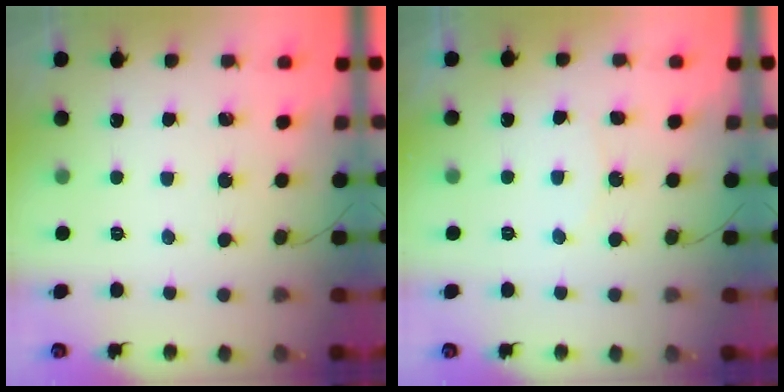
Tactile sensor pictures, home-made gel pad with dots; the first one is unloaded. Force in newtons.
{"total": 3.4, "press": 3.4, "slide": 0.4}